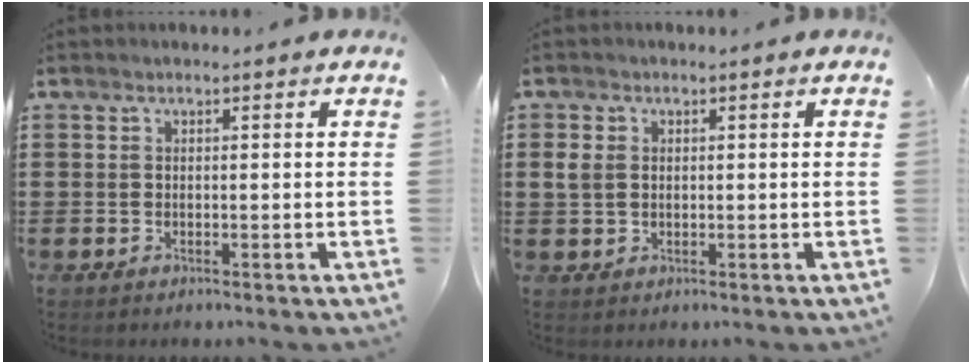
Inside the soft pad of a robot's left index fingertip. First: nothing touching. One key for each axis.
{"total": 1.8, "fx": 0.3, "fy": 1.5, "fz": 1.0, "tx": -0.031, "ty": 0.005, "tz": 0.002}